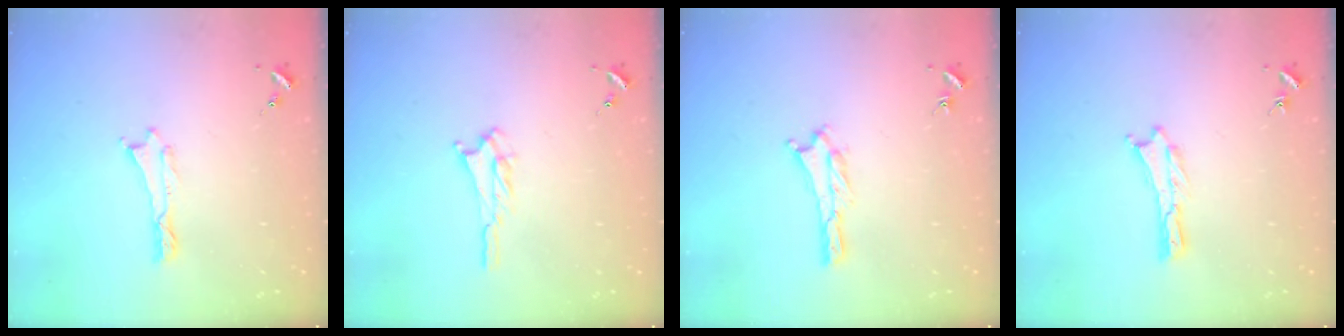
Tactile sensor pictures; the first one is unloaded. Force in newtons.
{"total": 1.7, "press": 1.6, "slide": 0.3}
{"total": 1.2, "press": 1.1, "slide": 0.2}
{"total": 0.0}